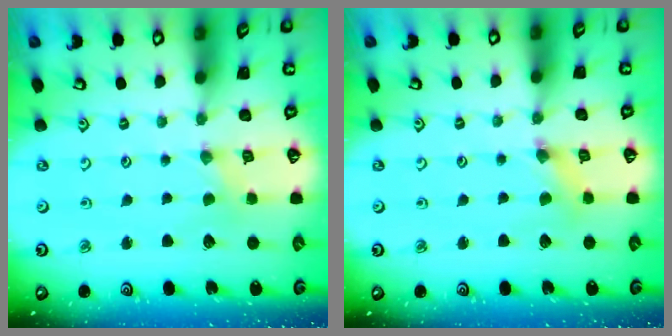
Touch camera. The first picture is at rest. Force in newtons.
{"total": 2.5, "press": 2.5, "slide": 0.4}